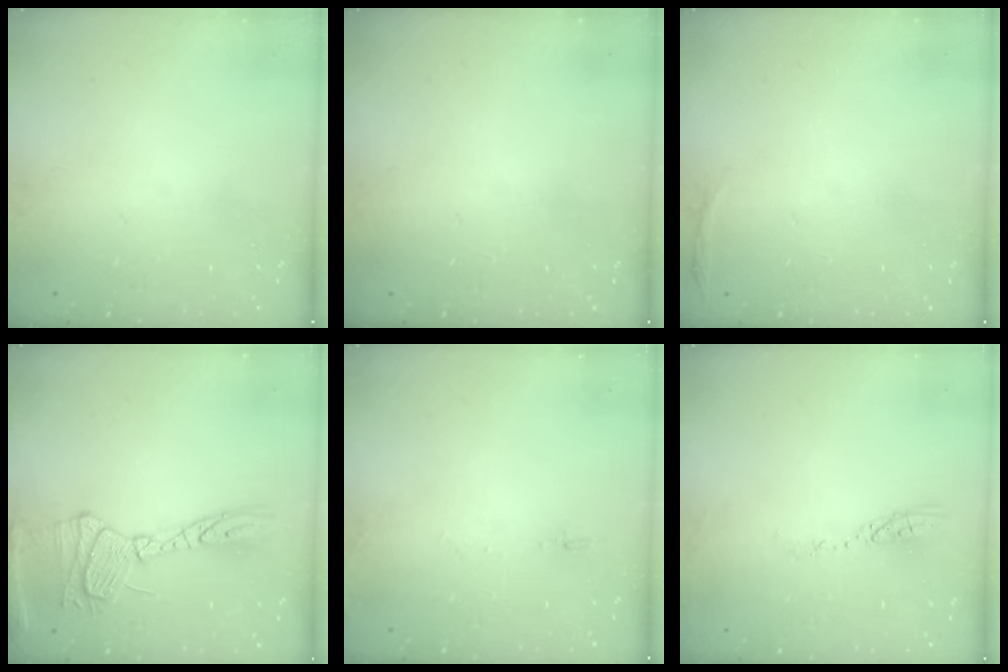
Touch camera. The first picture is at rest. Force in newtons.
{"total": 0.0}
{"total": 3.0, "press": 1.9, "slide": 2.3}
{"total": 17.8, "press": 17.7, "slide": 1.5}
{"total": 5.6, "press": 5.3, "slide": 1.8}
{"total": 3.7, "press": 3.6, "slide": 0.3}